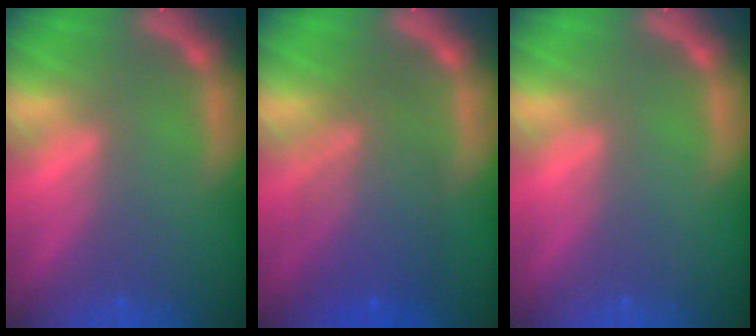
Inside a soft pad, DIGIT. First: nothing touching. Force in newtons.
{"total": 7.1}
{"total": 0.0}